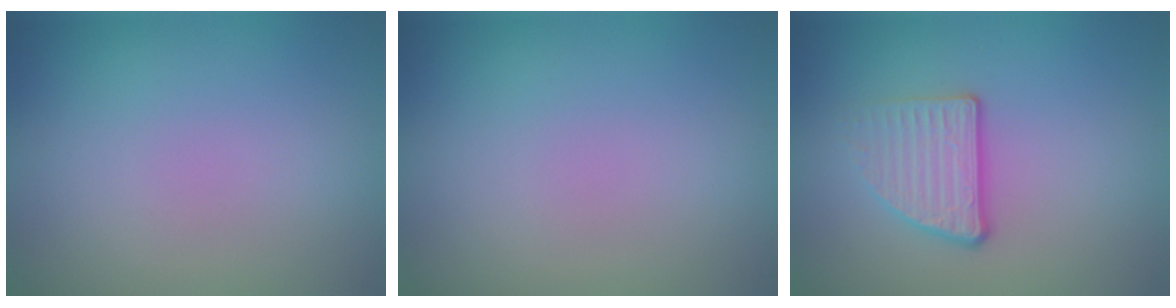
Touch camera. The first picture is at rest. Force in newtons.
{"total": 0.0}
{"total": 3.0, "press": 2.3, "slide": 1.9}